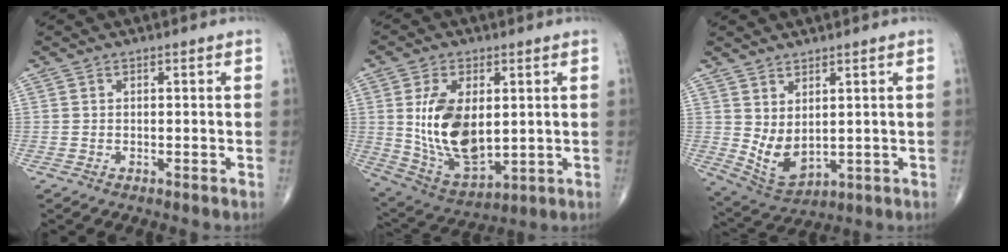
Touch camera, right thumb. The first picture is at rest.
{"total": 15.8, "force": [1.7, 8.8, 13.0], "torque": [-0.226, -0.017, 0.049]}
{"total": 6.9, "force": [1.4, 3.8, 5.6], "torque": [-0.097, -0.022, 0.048]}